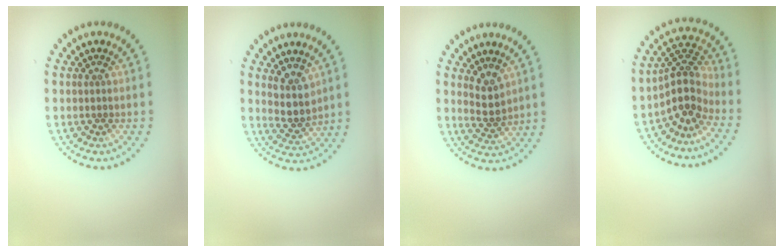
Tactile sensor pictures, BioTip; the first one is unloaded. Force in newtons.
{"total": 2.9, "press": 2.2, "slide": 1.8}
{"total": 1.9, "press": 1.6, "slide": 1.1}
{"total": 3.7, "press": 2.6, "slide": 2.6}